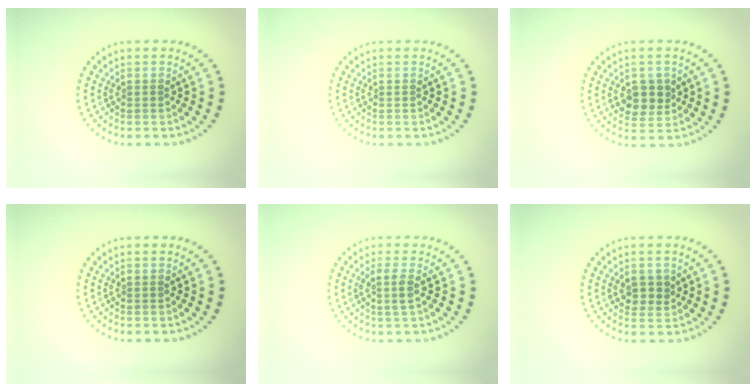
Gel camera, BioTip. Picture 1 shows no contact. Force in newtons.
{"total": 0.0}
{"total": 2.8, "press": 2.8, "slide": 0.5}
{"total": 0.0}
{"total": 1.7, "press": 1.5, "slide": 0.6}
{"total": 2.0, "press": 1.9, "slide": 0.5}